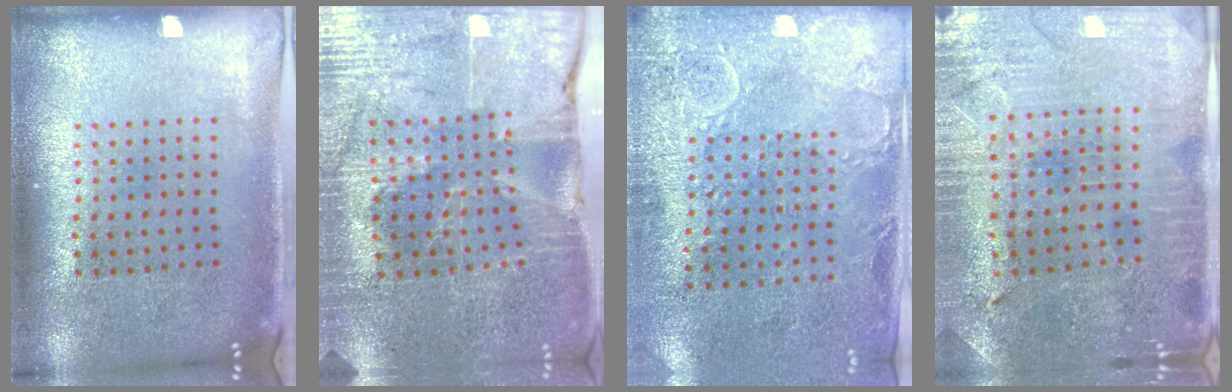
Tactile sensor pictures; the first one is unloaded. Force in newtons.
{"total": 3.4, "press": 3.4, "slide": 0.3}
{"total": 2.9, "press": 2.3, "slide": 1.7}
{"total": 1.2, "press": 1.2, "slide": 0.2}